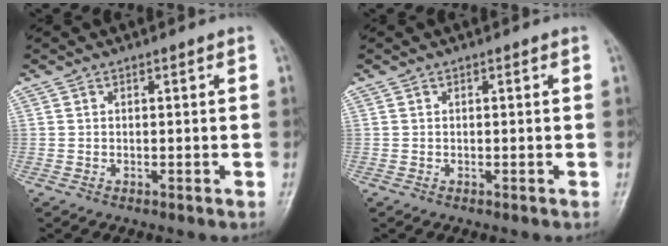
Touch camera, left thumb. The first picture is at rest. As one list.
[{"total": 0.0}]